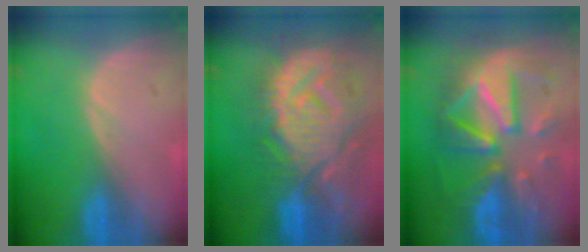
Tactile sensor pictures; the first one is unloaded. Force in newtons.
{"total": 14.0, "press": 12.1, "slide": 6.9}
{"total": 12.2, "press": 12.1, "slide": 1.1}